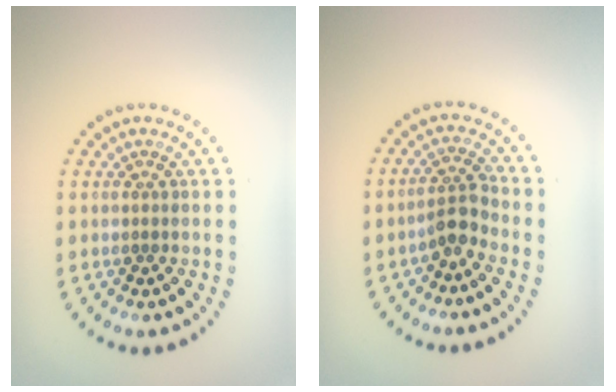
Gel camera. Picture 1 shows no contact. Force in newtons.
{"total": 2.3, "press": 1.8, "slide": 1.5}